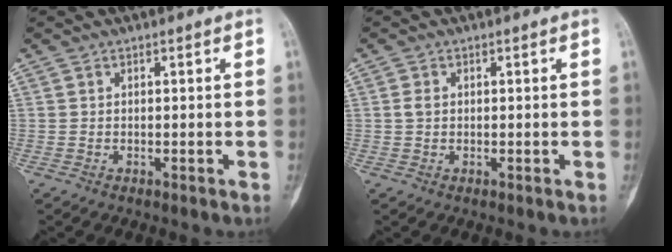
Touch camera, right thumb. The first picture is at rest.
{"total": 1.5, "force": [0.2, 1.2, 1.0], "torque": [-0.018, 0.002, 0.004]}